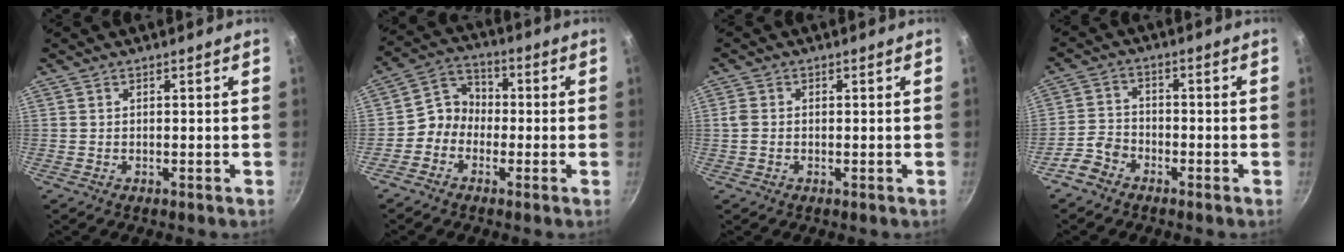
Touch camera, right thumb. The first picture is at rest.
{"total": 6.3, "force": [-1.6, 5.6, 2.5], "torque": [-0.011, 0.032, -0.051]}
{"total": 2.2, "force": [-0.2, 1.7, 1.3], "torque": [-0.032, 0.004, -0.008]}
{"total": 4.8, "force": [-3.3, 3.1, 1.6], "torque": [-0.025, 0.034, -0.069]}